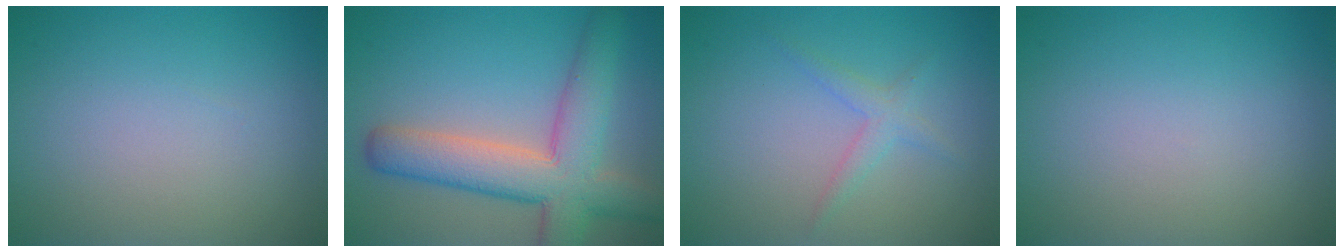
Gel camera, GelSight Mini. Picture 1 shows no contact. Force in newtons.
{"total": 8.0, "press": 8.0, "slide": 0.5}
{"total": 1.7, "press": 1.7, "slide": 0.1}
{"total": 0.0}